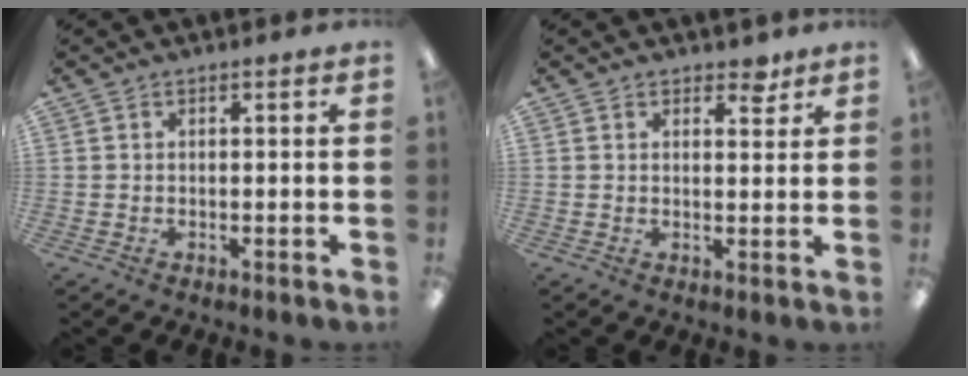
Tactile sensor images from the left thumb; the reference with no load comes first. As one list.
[{"total": 3.4, "force": [2.7, 1.8, 1.1], "torque": [-0.001, -0.010, 0.044]}]